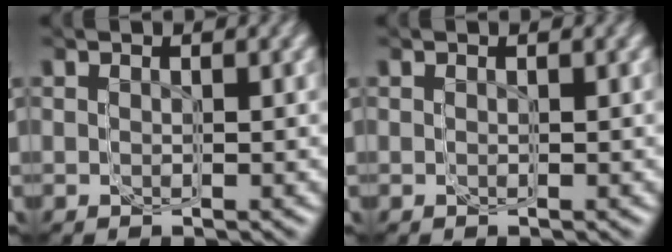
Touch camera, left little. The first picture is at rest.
{"total": 0.0}